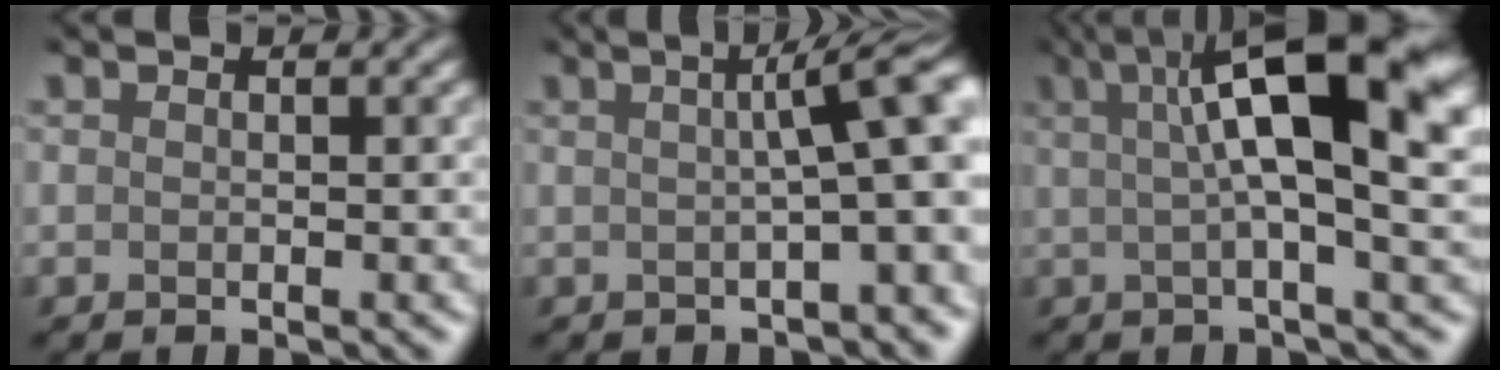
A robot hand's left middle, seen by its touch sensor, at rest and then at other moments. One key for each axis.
{"total": 7.4, "fx": 0.8, "fy": 1.3, "fz": 7.3, "tx": -0.078, "ty": 0.025, "tz": 0.019}
{"total": 10.5, "fx": 3.6, "fy": 1.9, "fz": 9.7, "tx": -0.145, "ty": 0.022, "tz": 0.066}